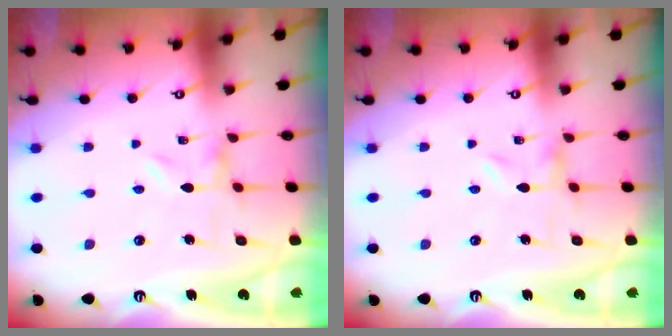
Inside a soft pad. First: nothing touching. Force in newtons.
{"total": 0.0}